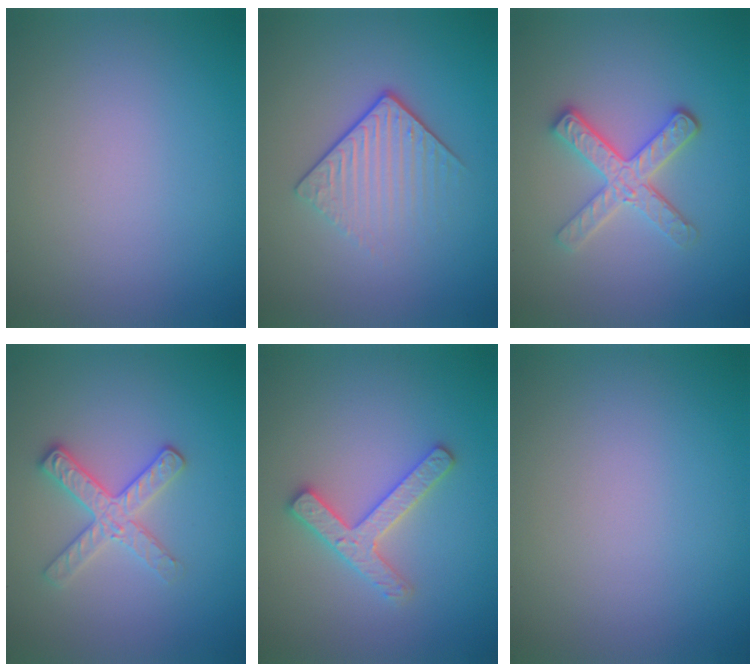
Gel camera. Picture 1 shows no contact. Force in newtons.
{"total": 4.1, "press": 2.7, "slide": 3.2}
{"total": 3.6, "press": 3.1, "slide": 1.8}
{"total": 2.9, "press": 2.8, "slide": 0.8}
{"total": 3.4, "press": 3.3, "slide": 0.6}
{"total": 0.0}